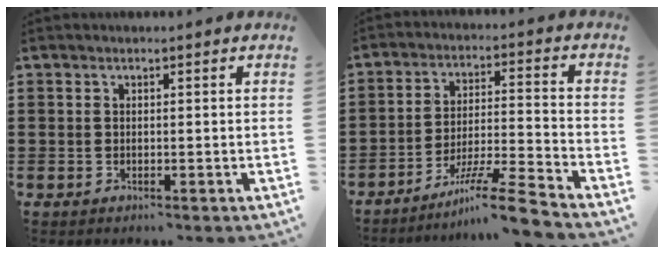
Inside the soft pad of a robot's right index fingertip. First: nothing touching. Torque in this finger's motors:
{"motor_torque": [1.75, -0.38, 0.23, 0.14]}